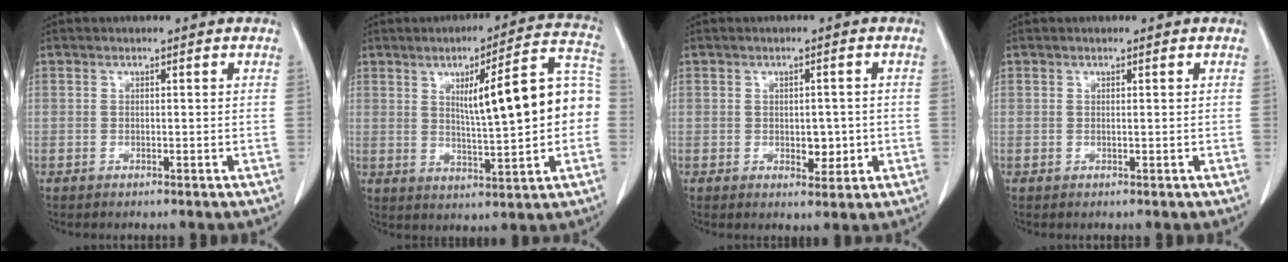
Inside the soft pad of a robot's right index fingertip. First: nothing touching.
{"total": 15.1, "force": [1.1, 2.2, 14.9], "torque": [-0.199, 0.034, 0.019]}
{"total": 3.3, "force": [-0.5, 1.9, 2.6], "torque": [-0.027, 0.001, 0.000]}
{"total": 0.0}